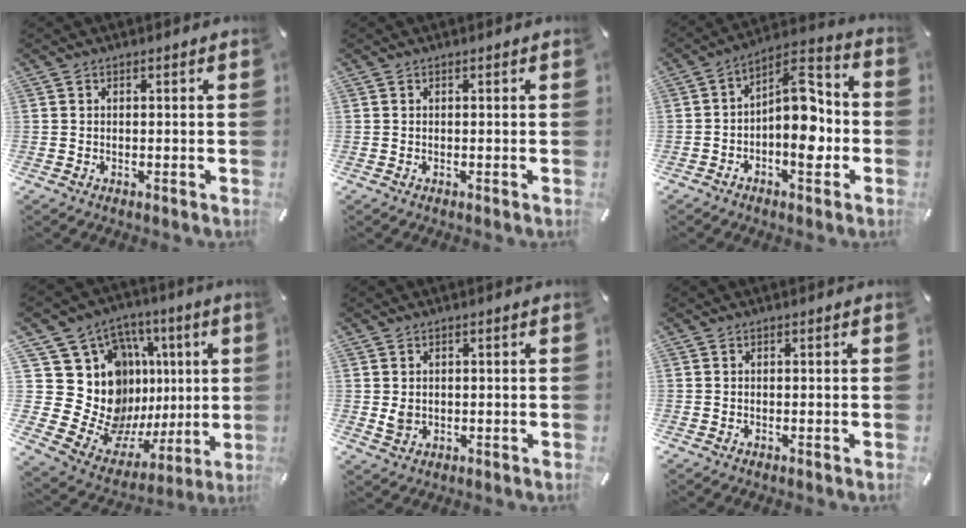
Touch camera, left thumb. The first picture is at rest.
{"total": 0.0}
{"total": 12.9, "force": [-2.5, 7.3, 10.3], "torque": [-0.139, 0.003, -0.044]}
{"total": 24.1, "force": [4.0, 19.3, 13.8], "torque": [-0.201, -0.091, 0.137]}
{"total": 2.7, "force": [0.2, 2.4, 1.2], "torque": [-0.016, -0.001, 0.004]}
{"total": 0.0}